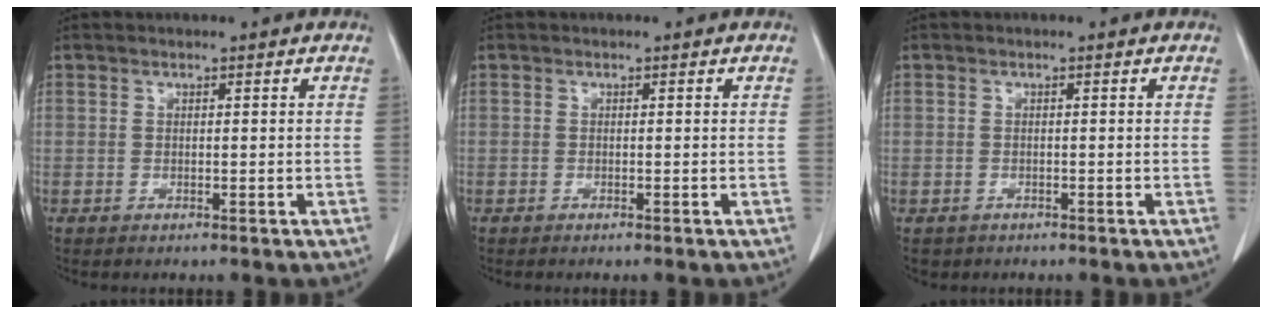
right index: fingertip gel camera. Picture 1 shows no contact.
{"total": 0.0}
{"total": 1.5, "force": [-0.8, 1.3, 0.1], "torque": [-0.009, 0.003, -0.009]}